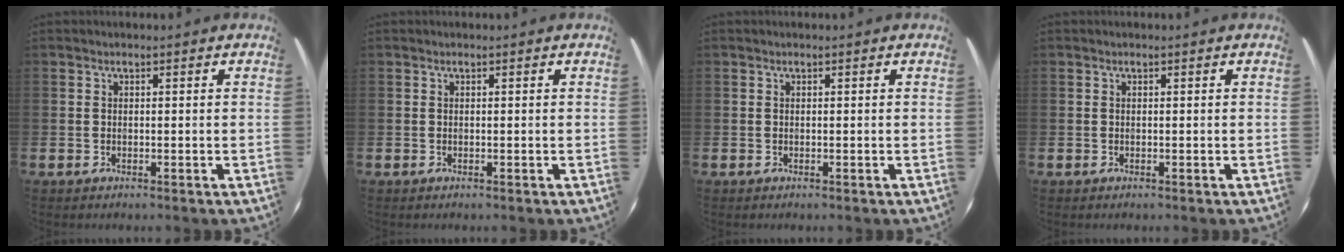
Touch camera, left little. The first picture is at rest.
{"total": 0.0}
{"total": 0.0}
{"total": 0.0}